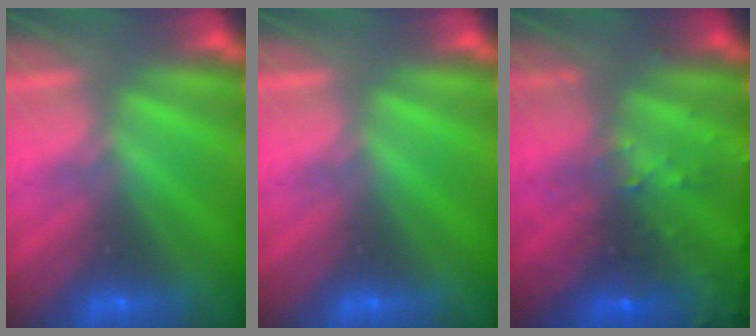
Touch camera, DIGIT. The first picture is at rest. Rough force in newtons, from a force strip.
{"total": 0.0}
{"total": 8.9}